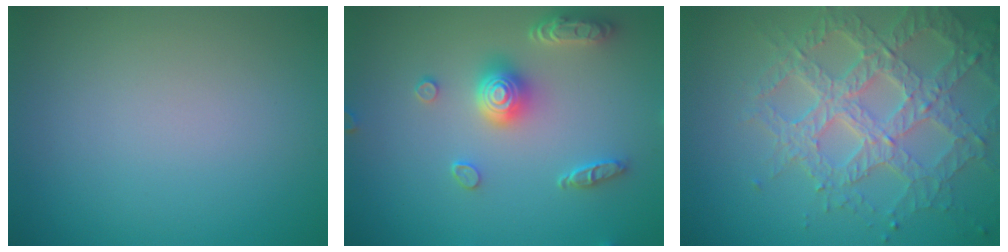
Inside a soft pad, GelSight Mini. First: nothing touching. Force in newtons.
{"total": 4.5, "press": 3.8, "slide": 2.5}
{"total": 7.1, "press": 5.1, "slide": 4.9}